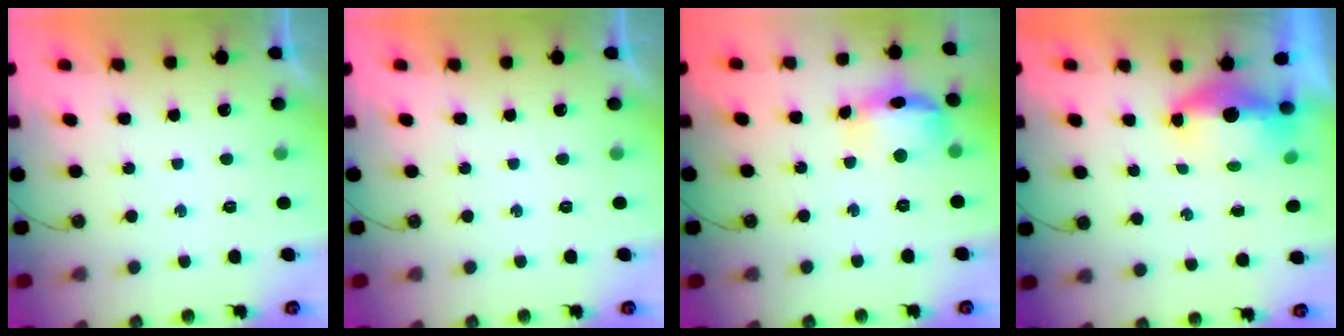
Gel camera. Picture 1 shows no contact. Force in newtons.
{"total": 0.0}
{"total": 14.2, "press": 14.1, "slide": 1.6}
{"total": 13.2, "press": 7.1, "slide": 11.1}